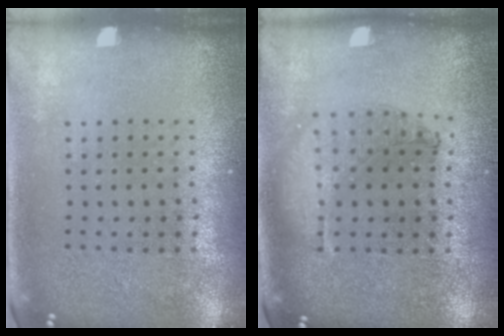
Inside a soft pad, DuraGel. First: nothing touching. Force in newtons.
{"total": 1.0, "press": 0.9, "slide": 0.3}